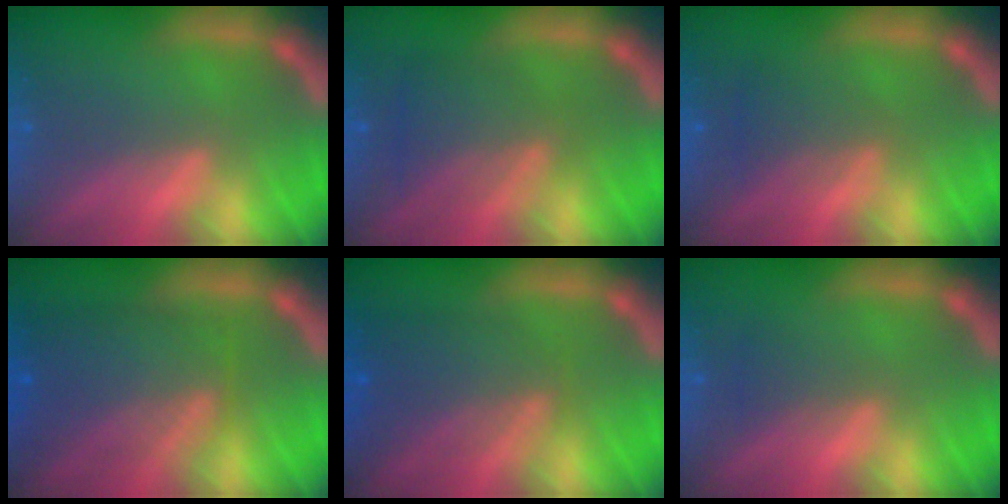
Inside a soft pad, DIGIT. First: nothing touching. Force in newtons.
{"total": 4.5}
{"total": 2.5}
{"total": 7.5}
{"total": 5.5}
{"total": 1.5}